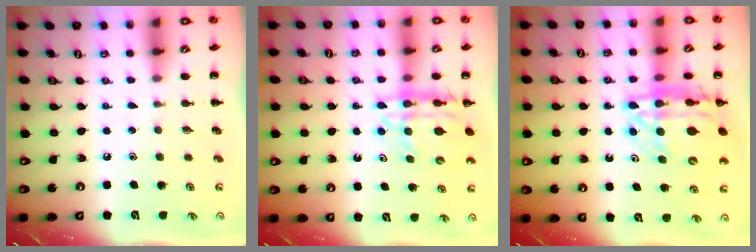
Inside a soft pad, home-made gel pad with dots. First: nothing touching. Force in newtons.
{"total": 12.9, "press": 12.4, "slide": 3.7}
{"total": 19.9, "press": 19.4, "slide": 4.5}